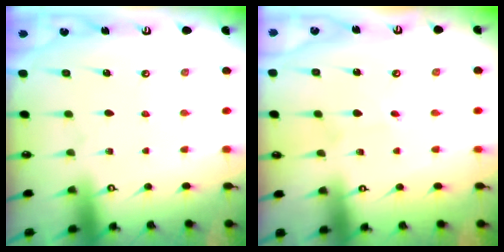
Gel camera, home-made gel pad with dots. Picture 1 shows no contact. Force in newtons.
{"total": 1.7, "press": 1.7, "slide": 0.1}